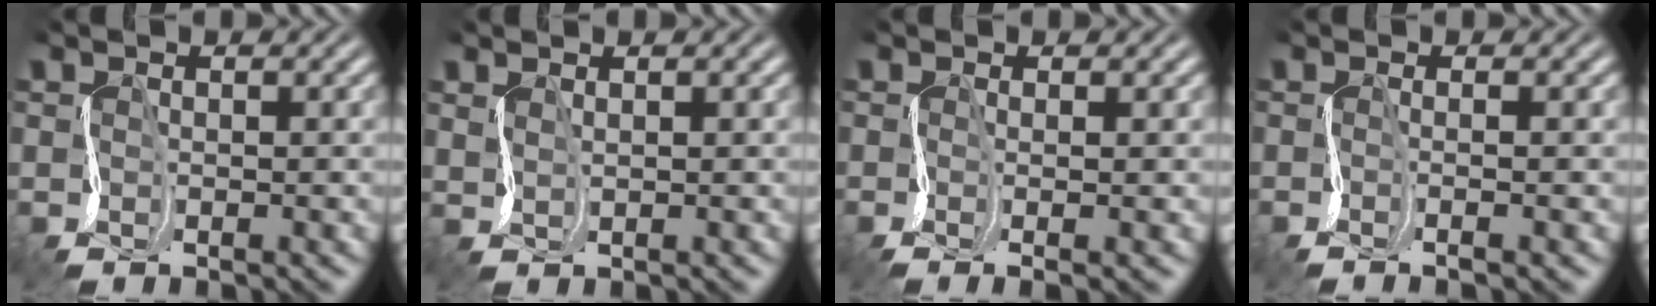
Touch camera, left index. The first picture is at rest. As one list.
[{"total": 1.3, "force": [1.1, -0.3, -0.5], "torque": [0.002, 0.011, 0.024]}, {"total": 1.8, "force": [-0.1, 0.5, 1.8], "torque": [-0.026, -0.004, -0.001]}, {"total": 1.8, "force": [-0.3, 0.5, 1.7], "torque": [-0.017, -0.004, -0.008]}]